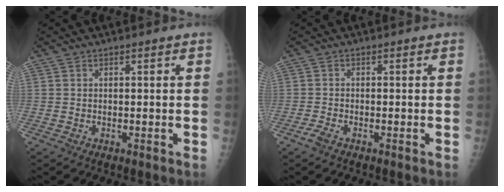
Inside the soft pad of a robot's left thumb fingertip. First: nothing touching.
{"total": 1.7, "force": [-1.3, 0.4, 1.0], "torque": [-0.029, 0.000, -0.030]}